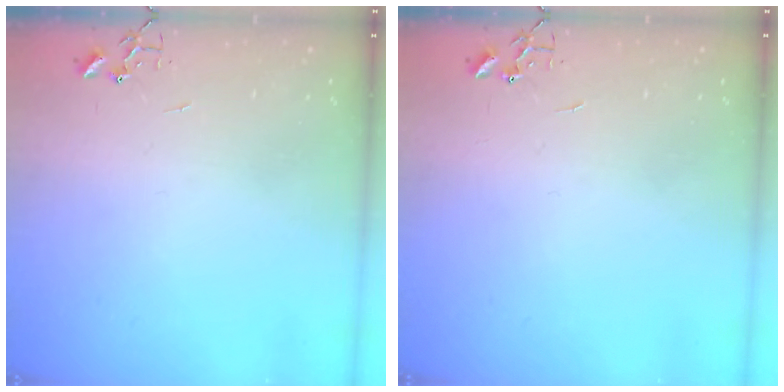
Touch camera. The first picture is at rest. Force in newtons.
{"total": 0.0}